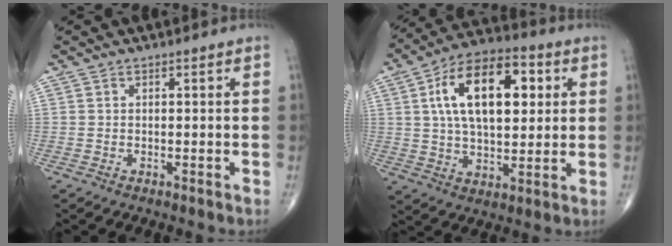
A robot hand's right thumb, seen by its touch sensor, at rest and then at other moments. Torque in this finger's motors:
{"motor_torque": [0.90, 4.11, 1.51, 0.26, 0.15]}